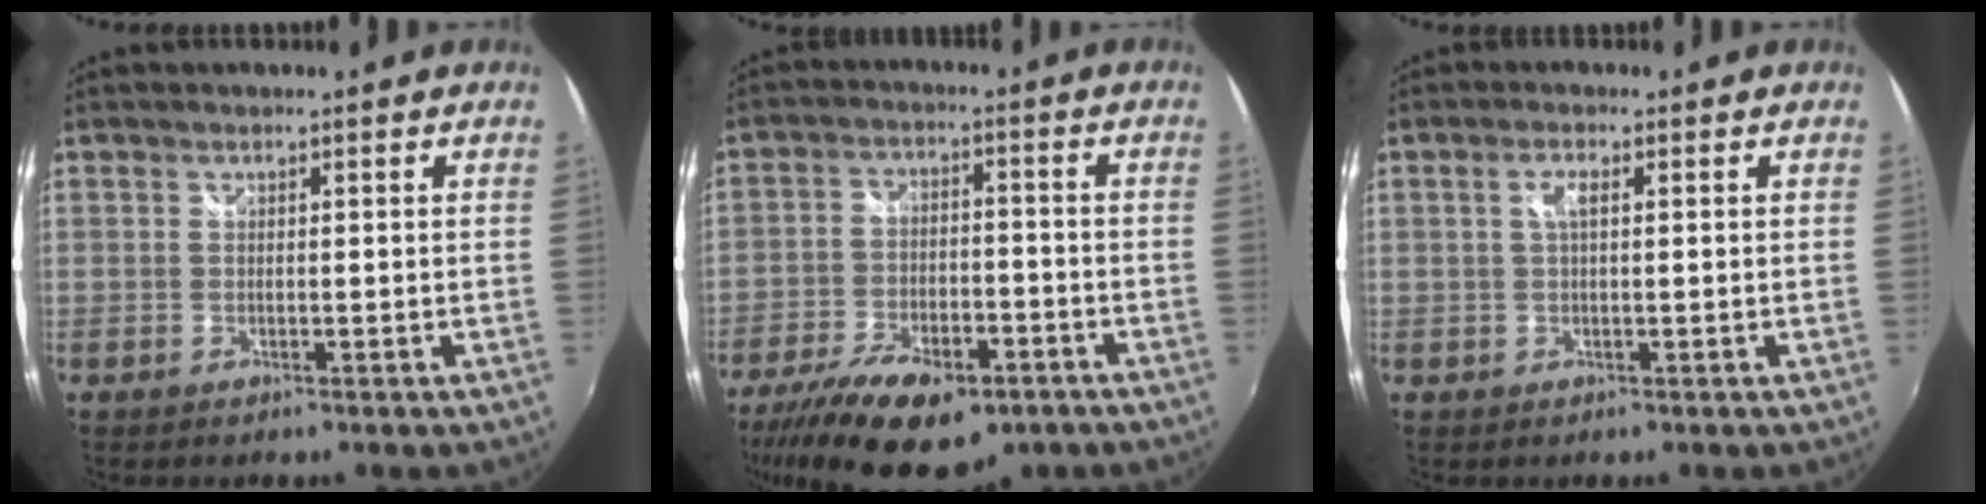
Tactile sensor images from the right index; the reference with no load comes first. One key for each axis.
{"total": 18.9, "fx": -12.0, "fy": 8.4, "fz": 12.0, "tx": -0.250, "ty": -0.037, "tz": -0.185}
{"total": 2.3, "fx": 0.5, "fy": 0.7, "fz": 2.1, "tx": -0.041, "ty": 0.004, "tz": 0.006}